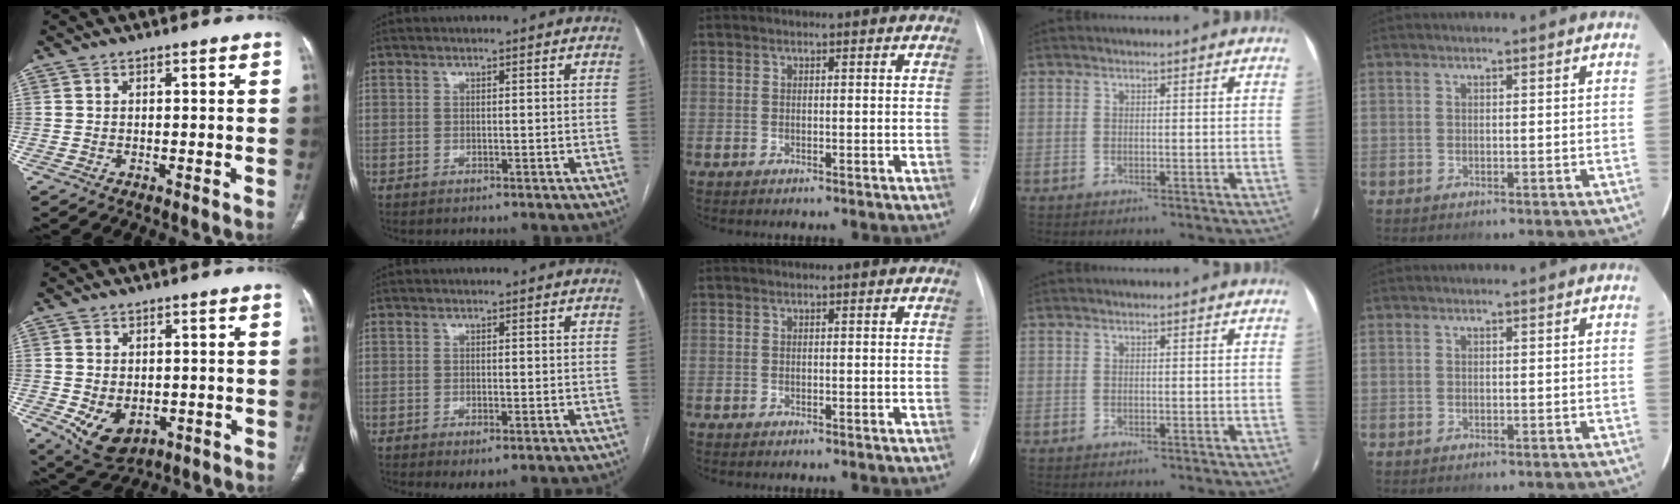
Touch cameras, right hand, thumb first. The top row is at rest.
{"thumb": {"total": 6.9, "force": [-1.7, 4.7, 4.8], "torque": [-0.075, -0.005, -0.009]}, "index": {"total": 2.2, "force": [-1.0, 0.6, 1.8], "torque": [-0.027, -0.003, -0.010]}}